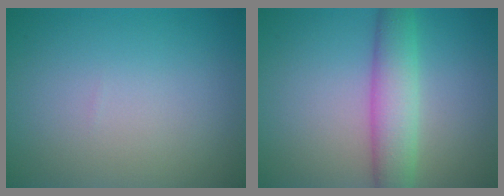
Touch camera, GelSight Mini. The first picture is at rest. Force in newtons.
{"total": 4.7, "press": 4.7, "slide": 0.1}